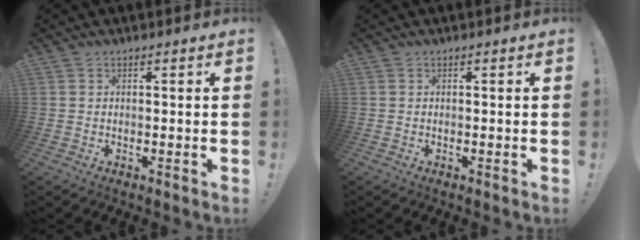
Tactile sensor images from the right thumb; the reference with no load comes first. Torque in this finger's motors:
{"motor_torque": [-0.19, 0.41, 0.02, -0.13, 0.08]}